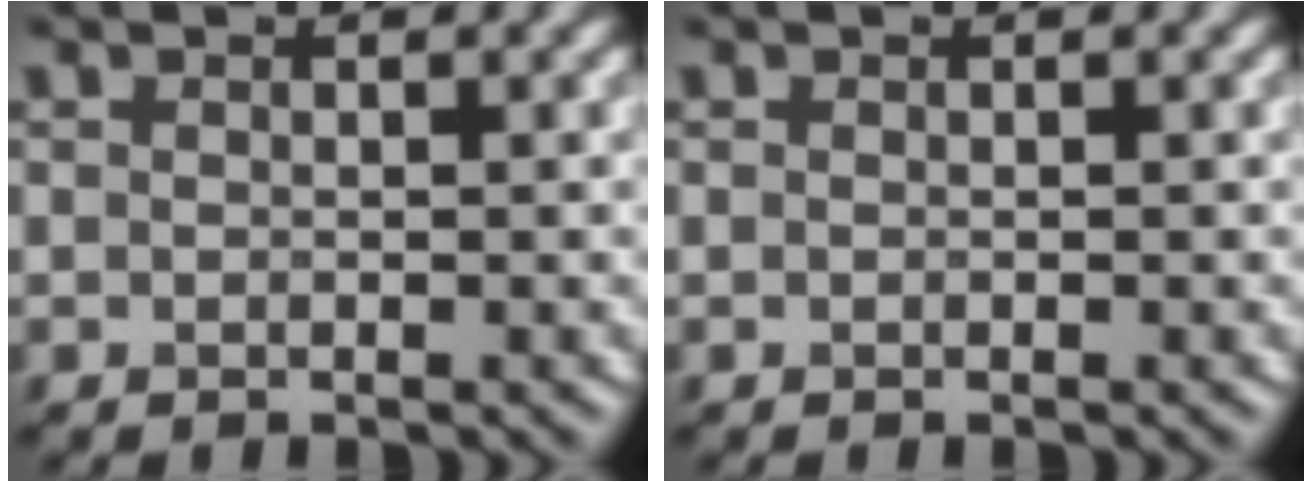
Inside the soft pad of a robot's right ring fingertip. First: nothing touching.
{"total": 0.0}